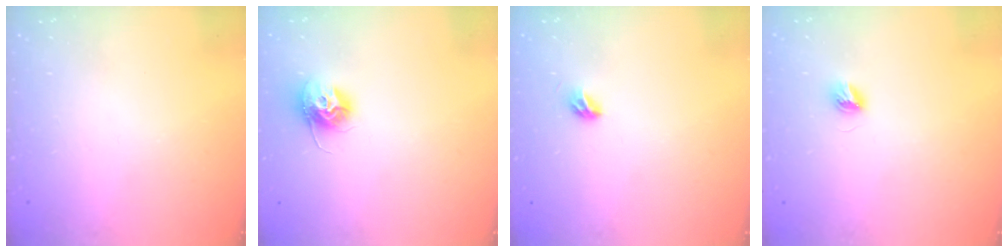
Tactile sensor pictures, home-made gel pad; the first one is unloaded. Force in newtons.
{"total": 10.6, "press": 10.5, "slide": 0.7}
{"total": 3.8, "press": 3.7, "slide": 0.8}
{"total": 4.0, "press": 3.9, "slide": 0.5}